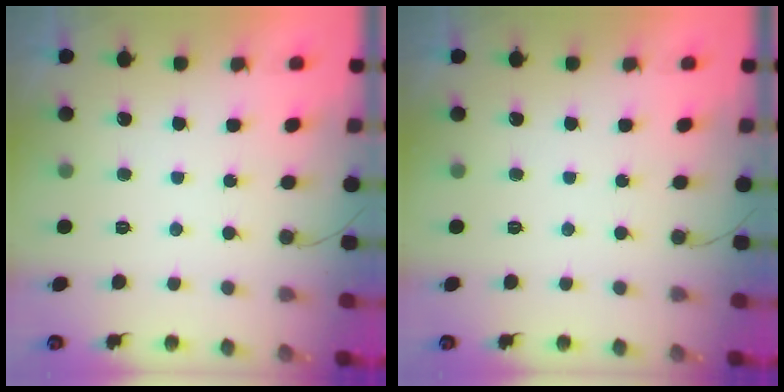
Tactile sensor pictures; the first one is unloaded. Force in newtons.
{"total": 0.0}